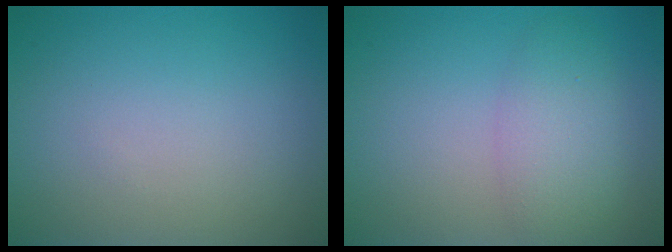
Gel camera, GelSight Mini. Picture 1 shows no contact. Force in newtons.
{"total": 3.6, "press": 3.6, "slide": 0.1}